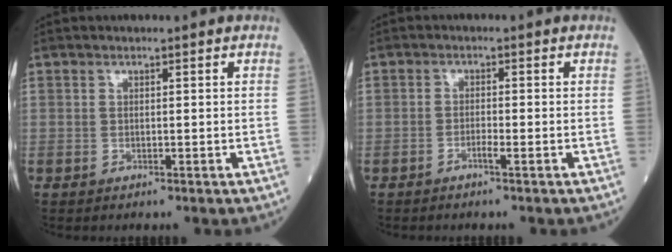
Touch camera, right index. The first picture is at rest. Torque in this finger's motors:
{"motor_torque": [-0.19, 0.05, -0.04, 0.00]}